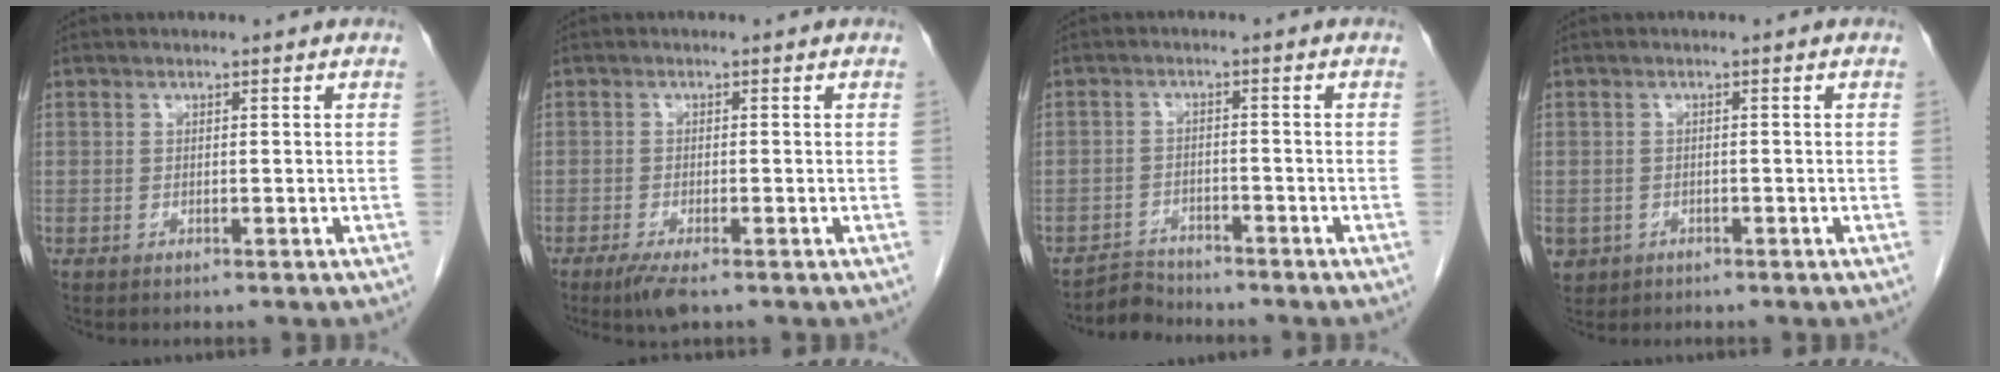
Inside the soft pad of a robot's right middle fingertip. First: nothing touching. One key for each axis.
{"total": 3.6, "fx": -2.5, "fy": 0.5, "fz": 2.6, "tx": -0.051, "ty": -0.011, "tz": -0.044}
{"total": 3.4, "fx": -3.2, "fy": 0.5, "fz": -1.0, "tx": 0.019, "ty": -0.008, "tz": -0.057}
{"total": 3.4, "fx": -1.7, "fy": 2.8, "fz": 0.6, "tx": -0.013, "ty": 0.001, "tz": -0.028}